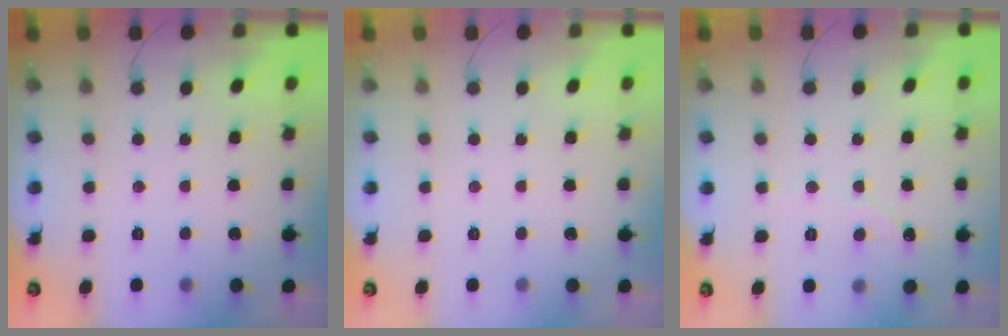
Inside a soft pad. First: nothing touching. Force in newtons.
{"total": 0.0}
{"total": 0.0}